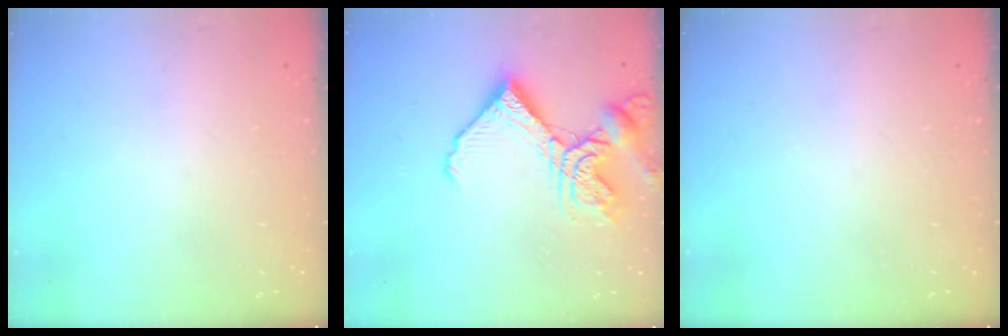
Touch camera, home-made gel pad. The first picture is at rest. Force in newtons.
{"total": 14.5, "press": 14.4, "slide": 1.6}
{"total": 0.0}